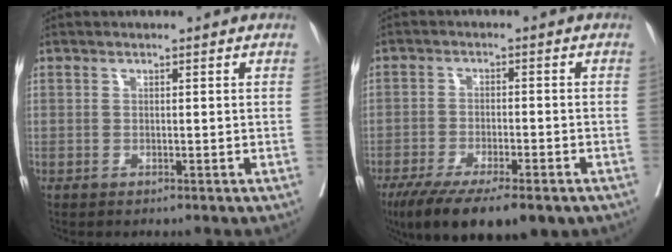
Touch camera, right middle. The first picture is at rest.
{"total": 15.2, "force": [-10.7, 4.2, 10.0], "torque": [-0.156, -0.027, -0.166]}